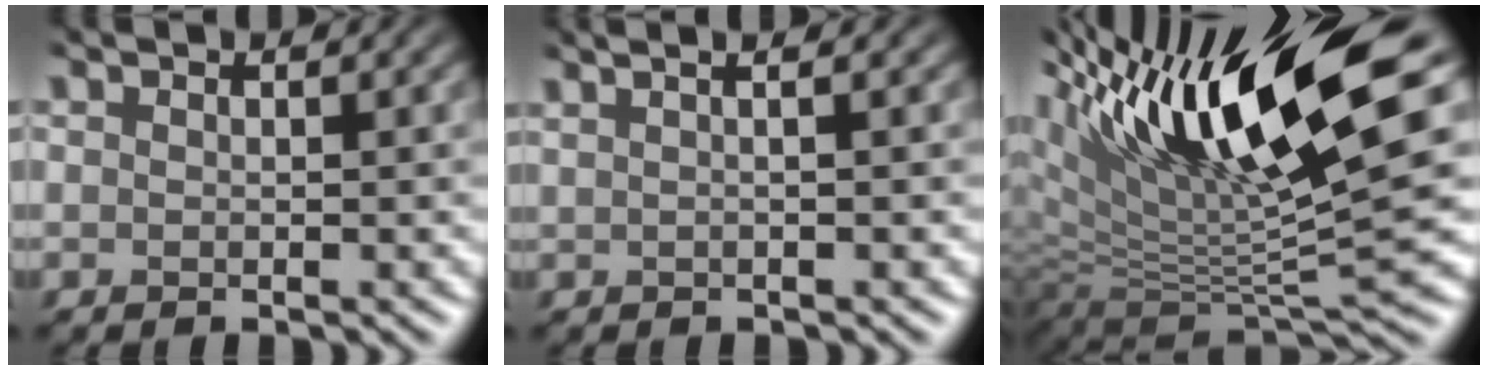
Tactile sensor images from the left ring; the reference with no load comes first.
{"total": 4.2, "force": [2.3, 1.6, 3.1], "torque": [-0.008, 0.038, -0.012]}
{"total": 12.8, "force": [4.5, 3.1, 11.6], "torque": [-0.189, -0.008, 0.081]}